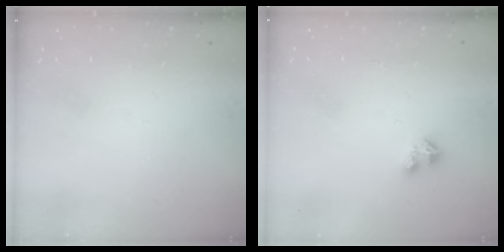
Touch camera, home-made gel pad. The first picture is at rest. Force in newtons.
{"total": 2.1, "press": 2.1, "slide": 0.2}